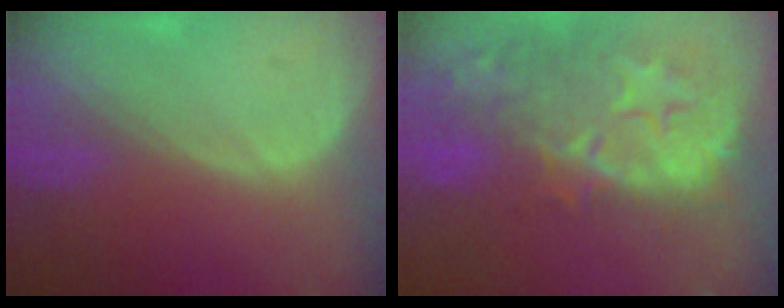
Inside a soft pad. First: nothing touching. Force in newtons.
{"total": 14.5, "press": 11.8, "slide": 8.5}